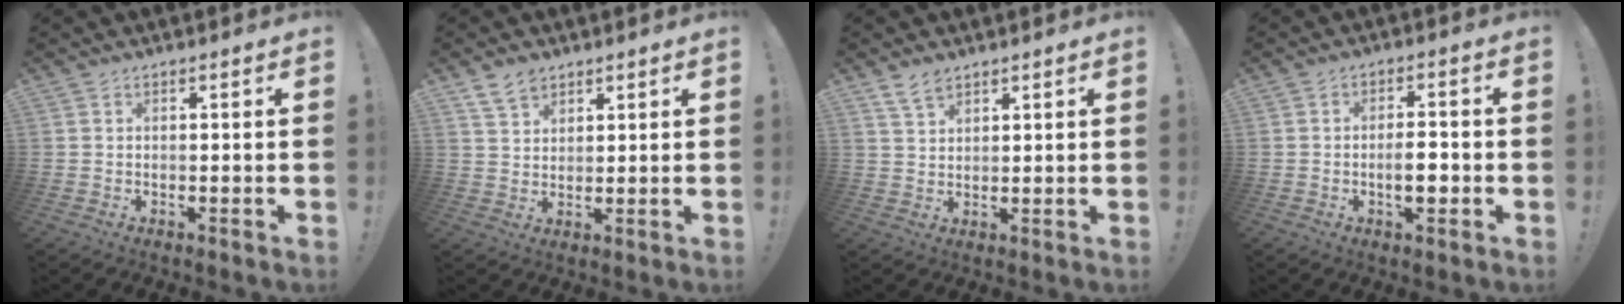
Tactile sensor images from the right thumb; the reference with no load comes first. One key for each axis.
{"total": 5.7, "fx": 4.1, "fy": 3.5, "fz": 1.8, "tx": -0.030, "ty": -0.015, "tz": 0.077}
{"total": 4.6, "fx": 3.6, "fy": 2.2, "fz": 1.8, "tx": -0.032, "ty": -0.016, "tz": 0.067}
{"total": 5.8, "fx": -1.7, "fy": 2.3, "fz": 5.1, "tx": -0.079, "ty": 0.003, "tz": -0.032}